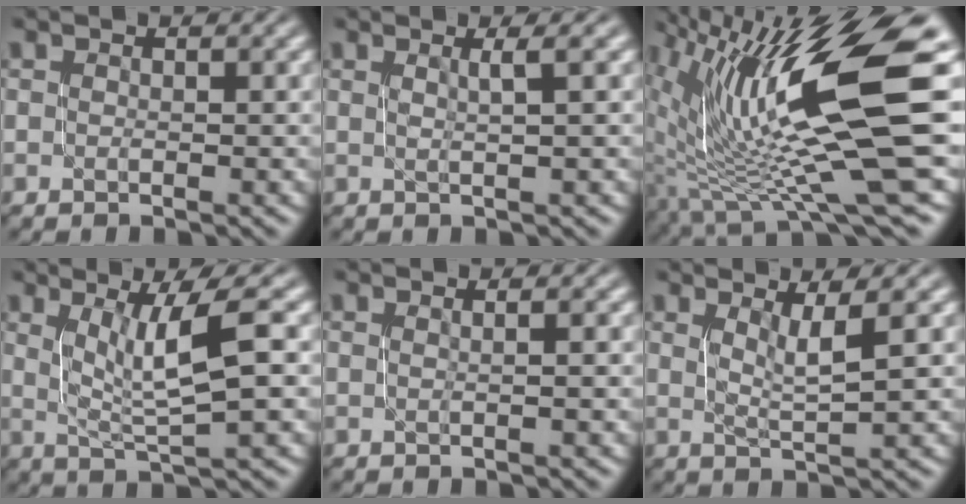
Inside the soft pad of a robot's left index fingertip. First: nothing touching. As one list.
[{"total": 1.8, "force": [0.7, 0.3, 1.6], "torque": [-0.022, 0.004, 0.006]}, {"total": 14.5, "force": [1.6, 2.9, 14.1], "torque": [-0.243, 0.003, 0.043]}, {"total": 5.4, "force": [1.4, 1.0, 5.1], "torque": [-0.086, 0.000, 0.029]}, {"total": 0.9, "force": [0.1, 0.4, 0.8], "torque": [-0.007, 0.002, -0.006]}, {"total": 2.5, "force": [1.0, 0.3, 2.3], "torque": [-0.038, -0.005, 0.023]}]